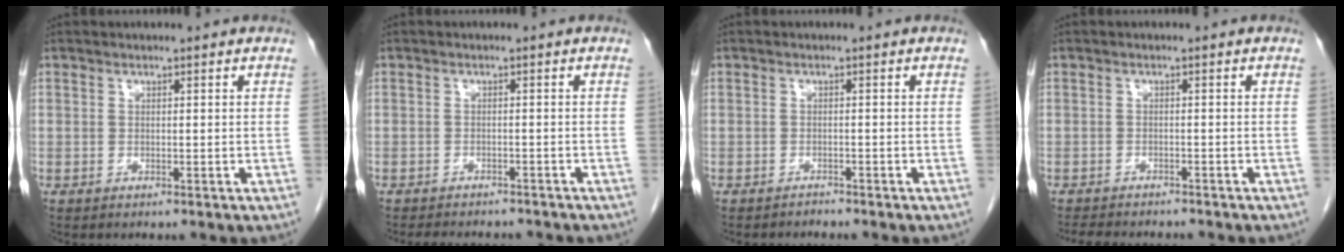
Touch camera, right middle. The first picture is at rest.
{"total": 7.9, "force": [-7.2, 2.2, 2.6], "torque": [-0.037, -0.002, -0.089]}
{"total": 0.9, "force": [-0.9, 0.0, -0.2], "torque": [-0.001, -0.005, -0.013]}
{"total": 7.4, "force": [-6.8, 1.6, 2.7], "torque": [-0.040, -0.005, -0.096]}